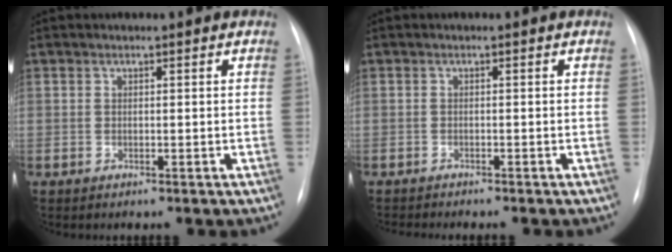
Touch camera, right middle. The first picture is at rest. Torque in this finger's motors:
{"motor_torque": [0.66, -0.73, 0.06, 0.01]}